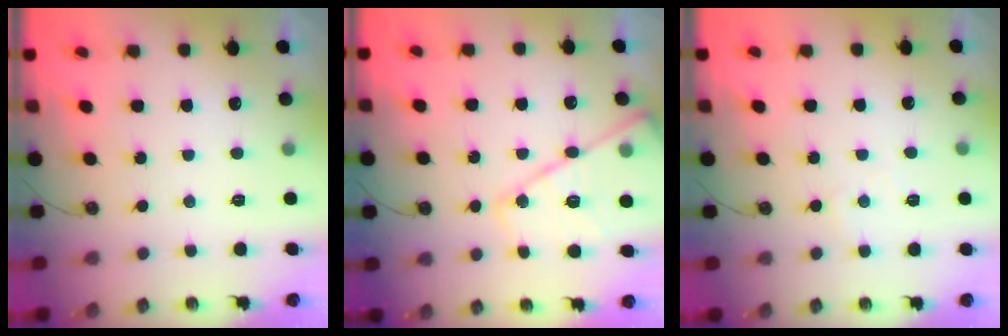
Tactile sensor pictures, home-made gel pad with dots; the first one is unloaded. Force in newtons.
{"total": 16.1, "press": 16.1, "slide": 0.8}
{"total": 3.6, "press": 3.6, "slide": 0.6}